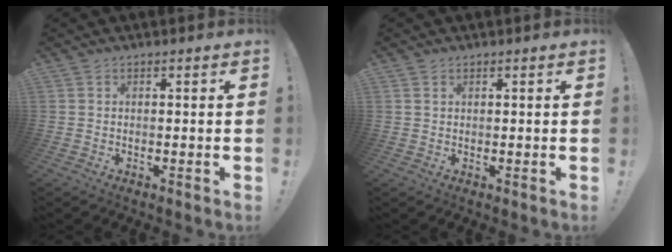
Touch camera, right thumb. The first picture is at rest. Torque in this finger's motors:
{"motor_torque": [0.12, 0.01, -0.17, 0.09, 0.11]}